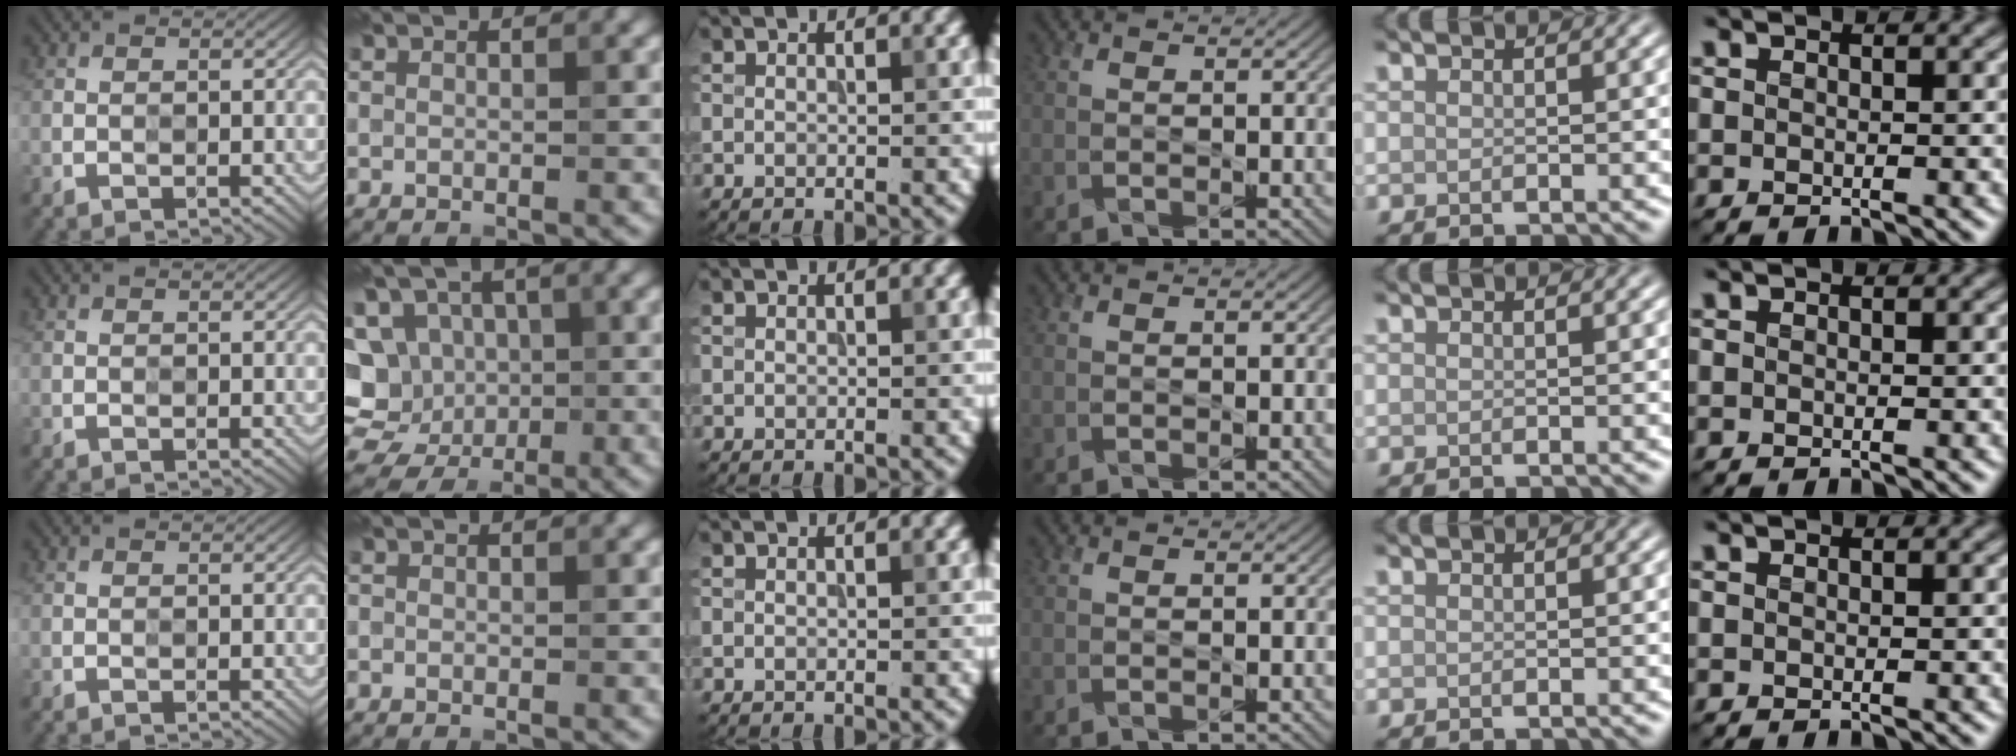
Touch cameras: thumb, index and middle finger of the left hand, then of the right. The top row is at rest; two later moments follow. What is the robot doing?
{"motion": "press", "object": "sticky note"}